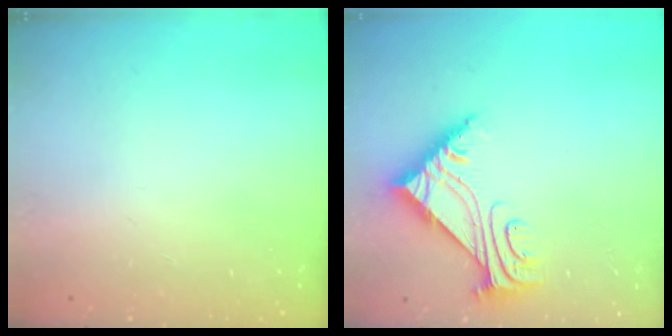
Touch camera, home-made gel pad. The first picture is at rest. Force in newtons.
{"total": 7.5, "press": 7.4, "slide": 0.8}